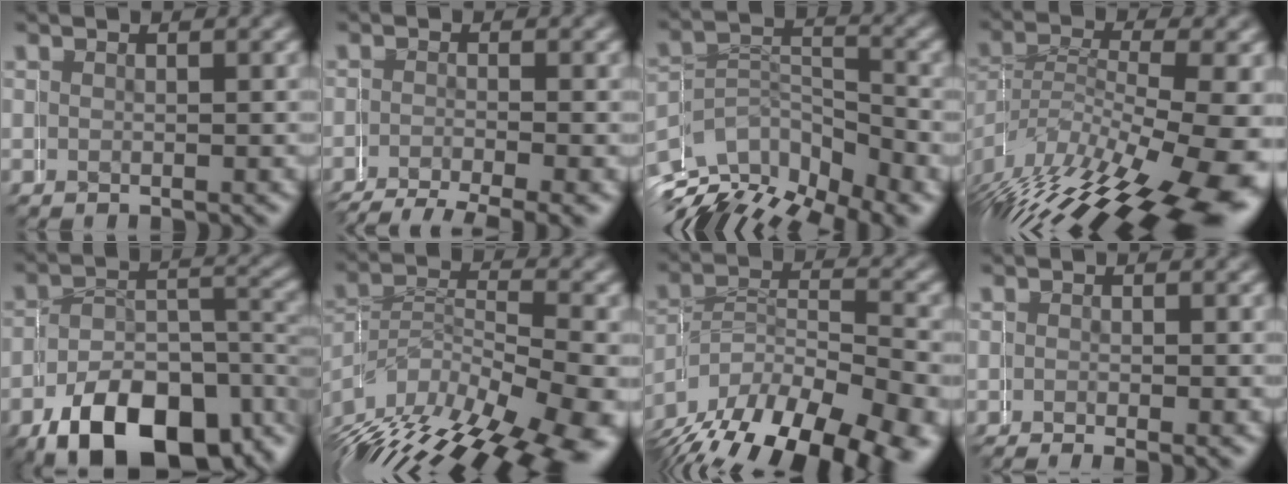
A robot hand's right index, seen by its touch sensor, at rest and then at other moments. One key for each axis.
{"total": 6.3, "fx": -5.4, "fy": 2.5, "fz": 2.0, "tx": -0.023, "ty": -0.017, "tz": -0.073}
{"total": 9.4, "fx": -4.5, "fy": 7.2, "fz": 4.0, "tx": -0.070, "ty": -0.018, "tz": -0.074}
{"total": 10.5, "fx": -3.3, "fy": 5.6, "fz": 8.3, "tx": -0.135, "ty": -0.038, "tz": -0.025}
{"total": 9.6, "fx": -6.5, "fy": 4.7, "fz": 5.2, "tx": -0.060, "ty": -0.019, "tz": -0.094}
{"total": 9.0, "fx": -3.4, "fy": 5.1, "fz": 6.6, "tx": -0.109, "ty": -0.022, "tz": -0.042}
{"total": 9.8, "fx": -6.5, "fy": 5.5, "fz": 4.9, "tx": -0.077, "ty": -0.026, "tz": -0.090}
{"total": 2.4, "fx": -2.2, "fy": 0.2, "fz": 0.9, "tx": -0.006, "ty": -0.006, "tz": -0.031}